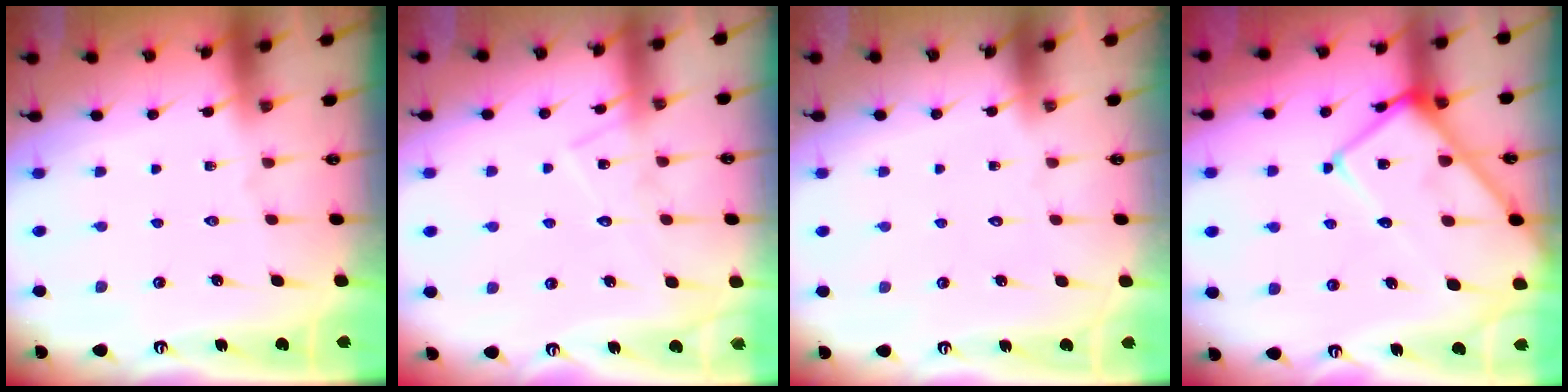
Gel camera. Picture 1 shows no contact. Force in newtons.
{"total": 10.5, "press": 10.5, "slide": 0.6}
{"total": 1.7, "press": 1.7, "slide": 0.1}
{"total": 15.8, "press": 15.7, "slide": 1.6}